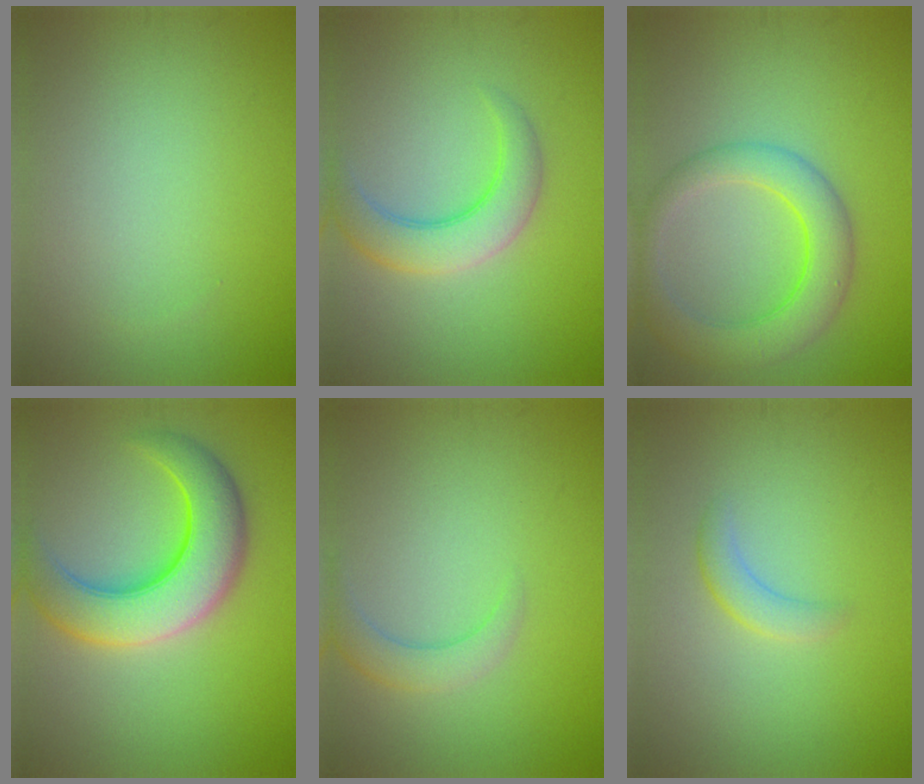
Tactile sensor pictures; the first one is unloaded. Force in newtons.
{"total": 4.5, "press": 4.5, "slide": 0.3}
{"total": 5.5, "press": 5.5, "slide": 0.1}
{"total": 8.4, "press": 8.4, "slide": 0.3}
{"total": 2.5, "press": 2.5, "slide": 0.2}
{"total": 1.8, "press": 1.8, "slide": 0.1}